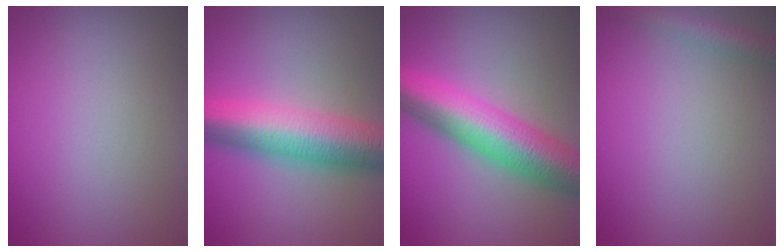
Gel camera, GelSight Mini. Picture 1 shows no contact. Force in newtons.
{"total": 9.4, "press": 9.4, "slide": 0.2}
{"total": 9.2, "press": 9.2, "slide": 0.4}
{"total": 2.2, "press": 2.2, "slide": 0.1}